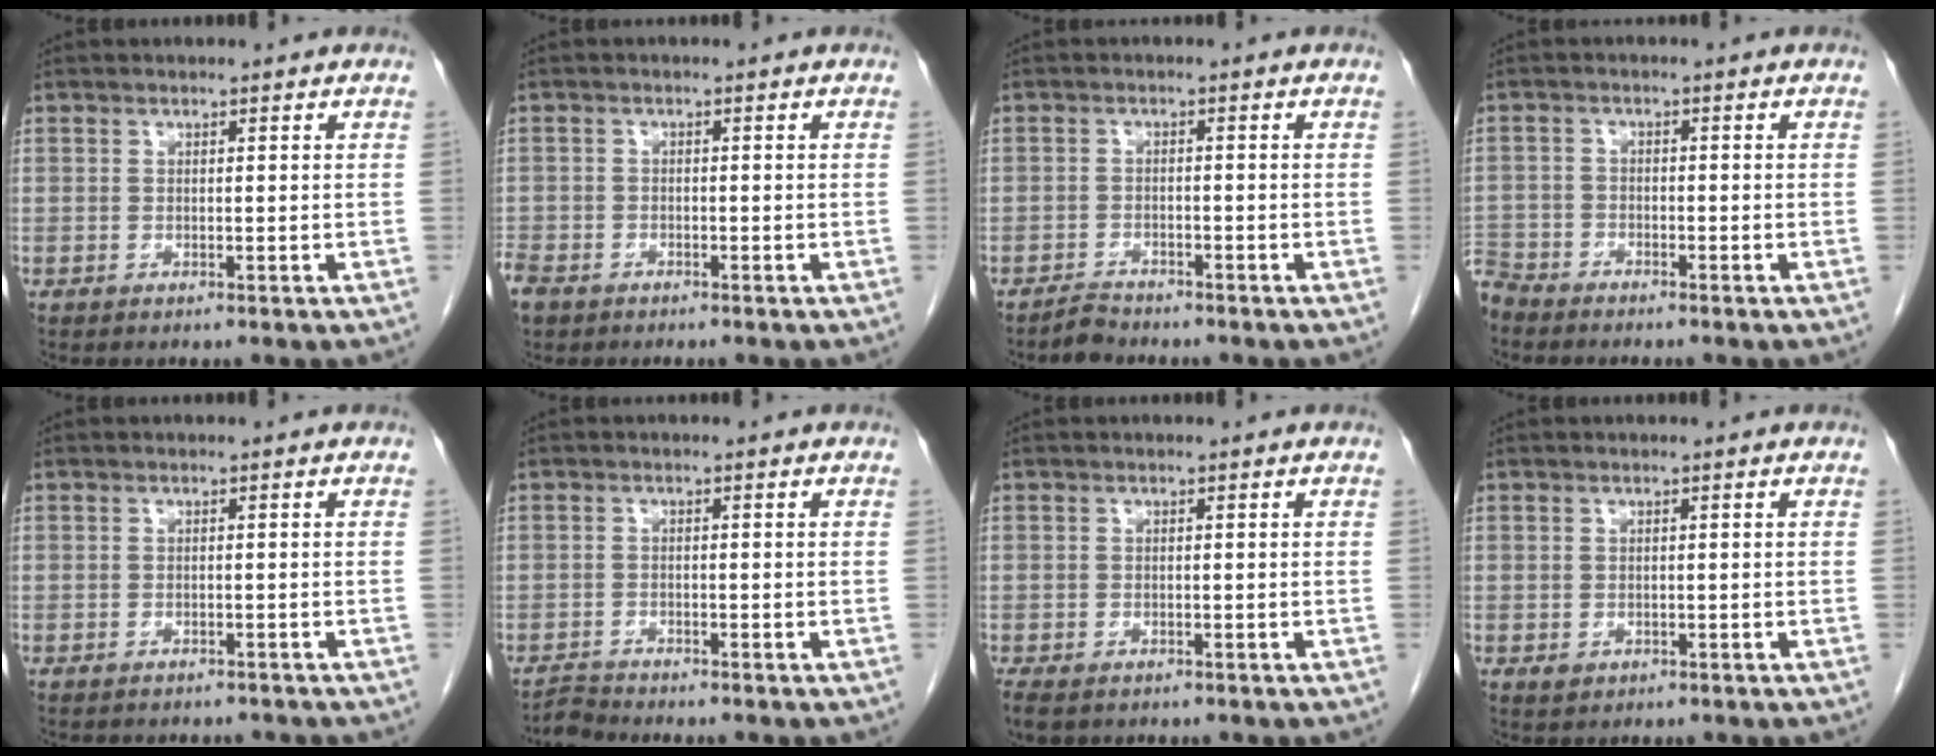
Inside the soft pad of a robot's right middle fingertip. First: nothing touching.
{"total": 4.3, "force": [-3.2, 2.4, 1.6], "torque": [-0.042, -0.004, -0.061]}
{"total": 1.8, "force": [-1.8, 0.3, 0.1], "torque": [-0.006, -0.005, -0.031]}
{"total": 4.4, "force": [-4.2, 1.2, 0.2], "torque": [-0.001, -0.009, -0.086]}
{"total": 5.4, "force": [-4.9, 1.9, 1.4], "torque": [-0.015, 0.001, -0.056]}
{"total": 1.6, "force": [-1.5, -0.4, -0.5], "torque": [0.010, -0.012, -0.030]}
{"total": 4.5, "force": [-3.1, 2.6, 2.1], "torque": [-0.041, -0.008, -0.047]}
{"total": 1.0, "force": [-0.3, 0.9, 0.4], "torque": [-0.008, 0.002, 0.001]}